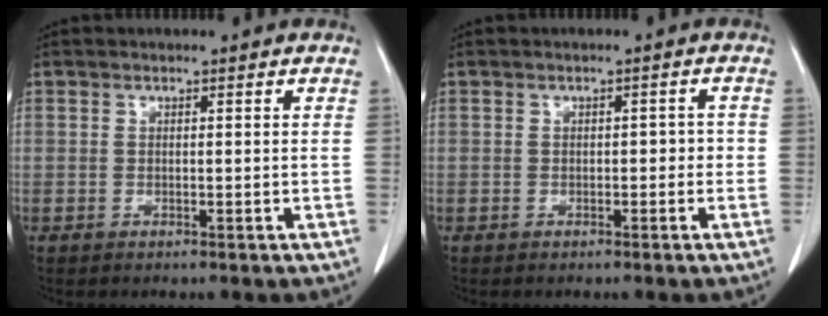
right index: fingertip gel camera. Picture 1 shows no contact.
{"total": 1.8, "force": [-0.5, 1.1, 1.4], "torque": [-0.015, 0.012, -0.006]}